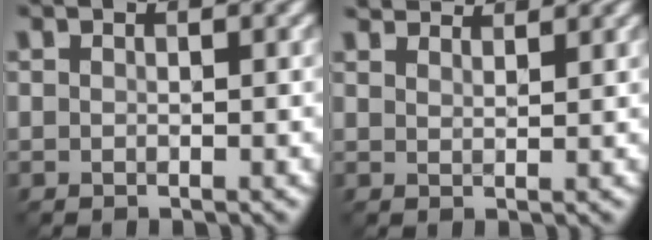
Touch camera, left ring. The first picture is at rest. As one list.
[{"total": 4.5, "force": [4.2, 0.9, 1.5], "torque": [-0.021, 0.004, 0.054]}]